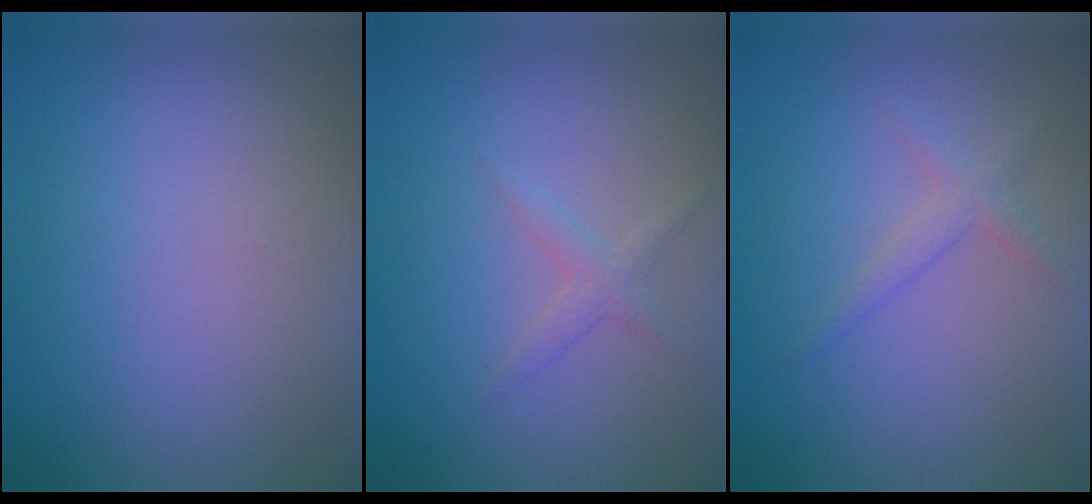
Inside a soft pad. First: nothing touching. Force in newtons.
{"total": 1.3, "press": 1.3, "slide": 0.1}
{"total": 1.3, "press": 1.3, "slide": 0.1}